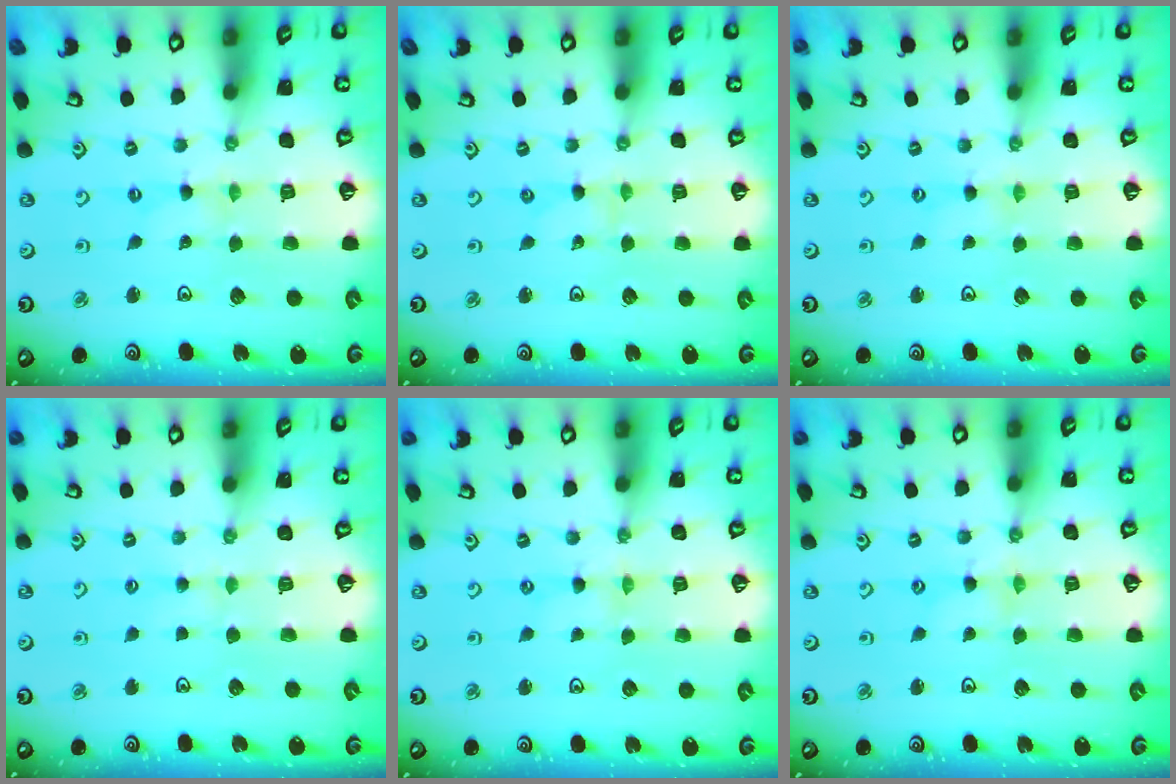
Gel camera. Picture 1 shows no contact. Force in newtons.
{"total": 0.0}
{"total": 0.7, "press": 0.6, "slide": 0.1}
{"total": 2.2, "press": 2.2, "slide": 0.4}
{"total": 0.0}
{"total": 1.7, "press": 1.7, "slide": 0.2}